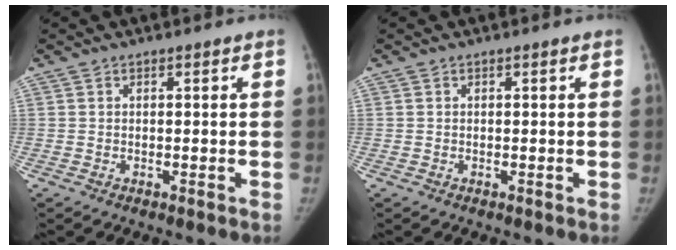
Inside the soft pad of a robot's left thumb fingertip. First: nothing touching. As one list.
[{"total": 0.0}]